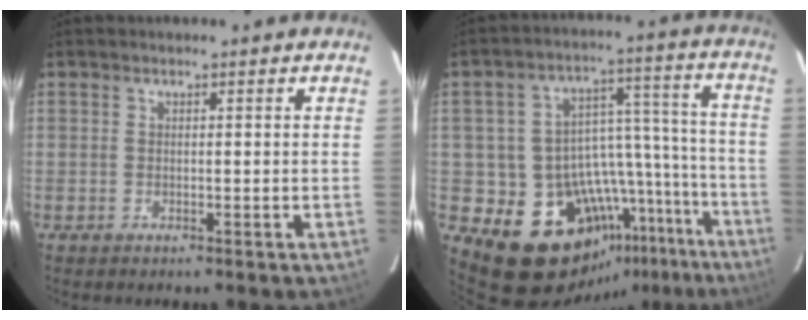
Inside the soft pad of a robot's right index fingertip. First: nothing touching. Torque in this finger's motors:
{"motor_torque": [1.63, -0.51, 0.79, 0.11]}